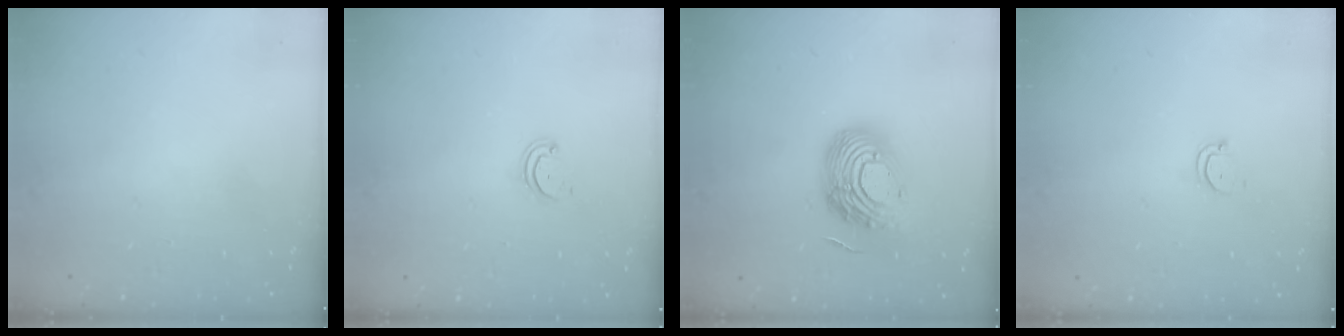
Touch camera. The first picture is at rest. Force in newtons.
{"total": 2.2, "press": 2.2, "slide": 0.2}
{"total": 15.8, "press": 15.8, "slide": 1.1}
{"total": 2.9, "press": 2.9, "slide": 0.2}